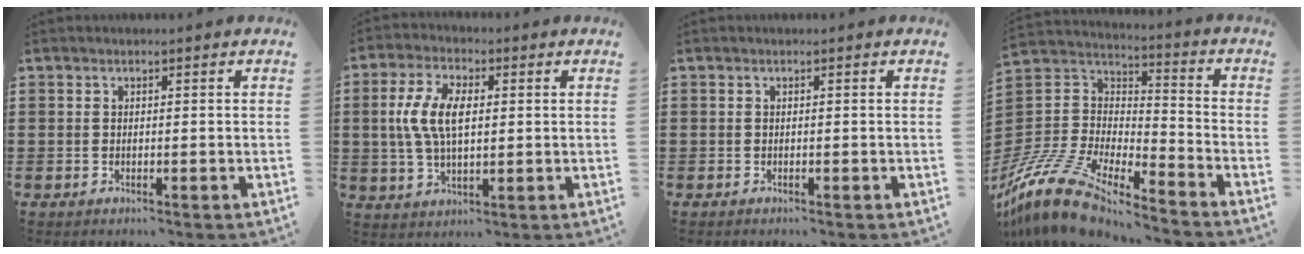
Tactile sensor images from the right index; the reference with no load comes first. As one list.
[{"total": 7.9, "force": [0.8, 4.0, 6.8], "torque": [-0.154, 0.009, 0.006]}, {"total": 0.0}, {"total": 13.0, "force": [-11.6, 3.1, 5.1], "torque": [-0.130, 0.016, -0.233]}]